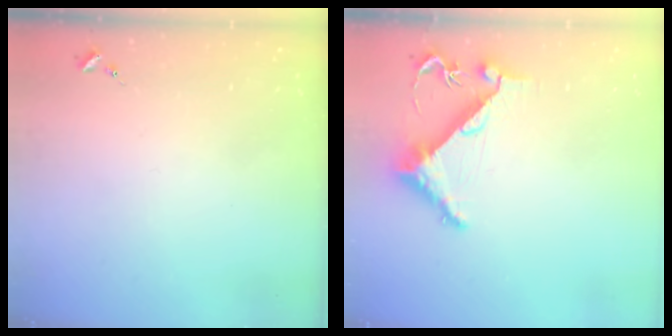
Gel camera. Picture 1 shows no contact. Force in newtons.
{"total": 6.3, "press": 6.3, "slide": 0.6}